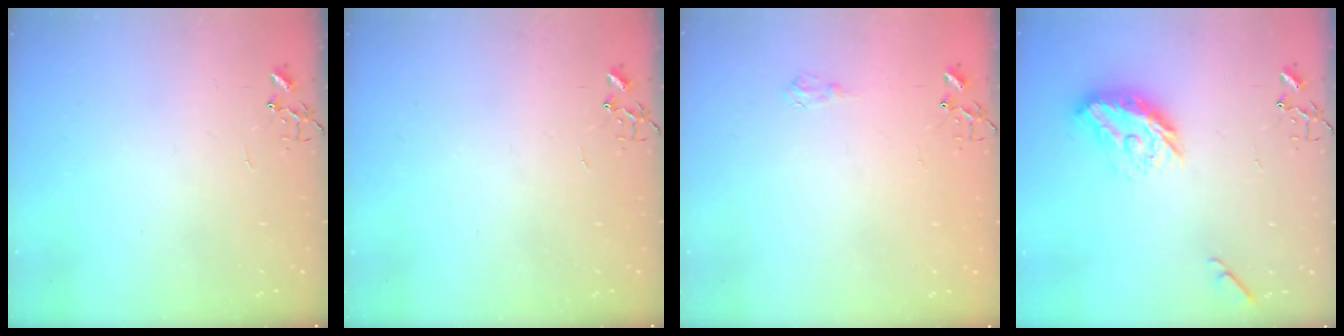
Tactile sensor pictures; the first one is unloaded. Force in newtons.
{"total": 0.0}
{"total": 5.7, "press": 5.7, "slide": 0.6}
{"total": 13.8, "press": 13.8, "slide": 0.6}